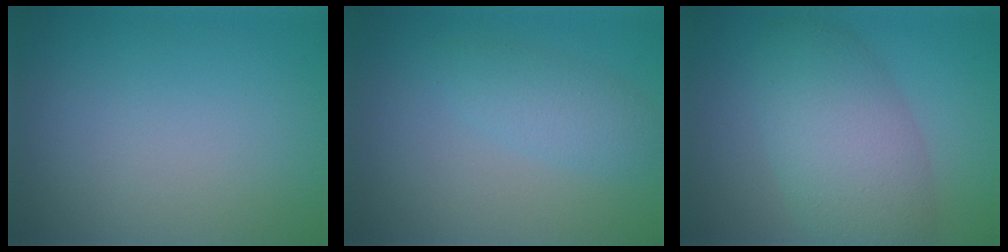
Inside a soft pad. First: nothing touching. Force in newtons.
{"total": 2.4, "press": 2.4, "slide": 0.1}
{"total": 5.3, "press": 5.3, "slide": 0.3}